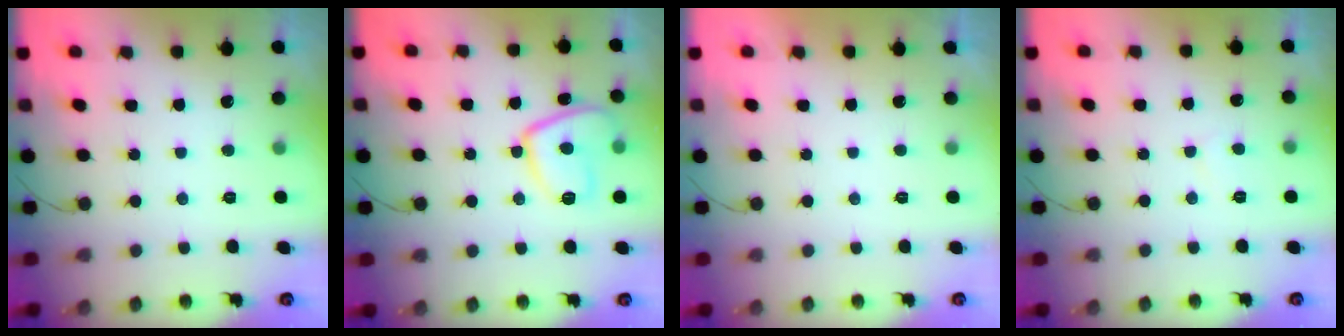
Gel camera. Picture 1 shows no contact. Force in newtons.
{"total": 10.8, "press": 10.8, "slide": 1.3}
{"total": 2.3, "press": 2.2, "slide": 0.4}
{"total": 2.5, "press": 2.5, "slide": 0.3}